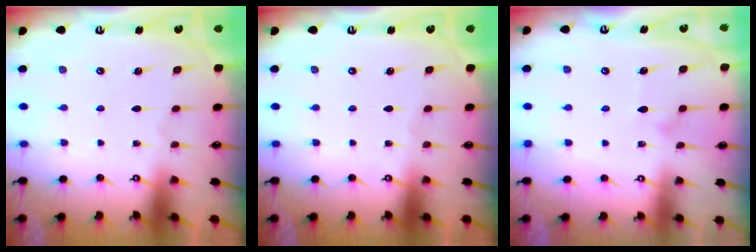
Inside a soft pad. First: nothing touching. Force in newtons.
{"total": 0.0}
{"total": 8.0, "press": 8.0, "slide": 0.4}